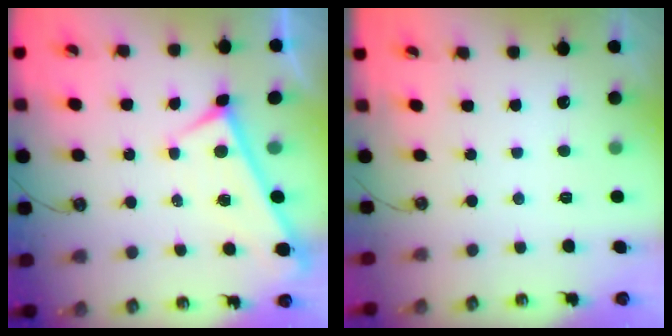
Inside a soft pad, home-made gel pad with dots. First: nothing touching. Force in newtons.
{"total": 0.0}